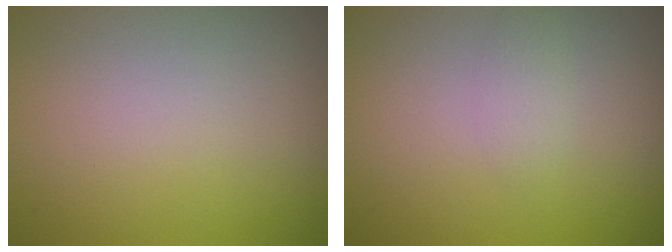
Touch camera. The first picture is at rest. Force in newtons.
{"total": 1.2, "press": 1.2, "slide": 0.0}